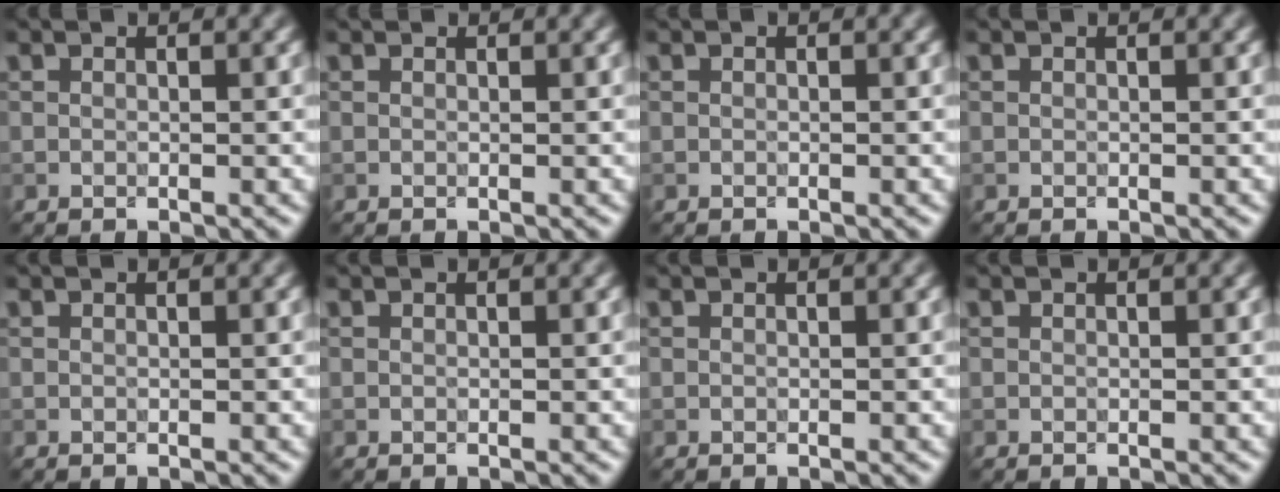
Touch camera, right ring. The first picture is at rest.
{"total": 0.5, "force": [0.5, 0.1, 0.0], "torque": [-0.003, -0.003, 0.003]}
{"total": 0.0}
{"total": 0.0}
{"total": 0.0}
{"total": 0.0}
{"total": 0.0}
{"total": 0.0}